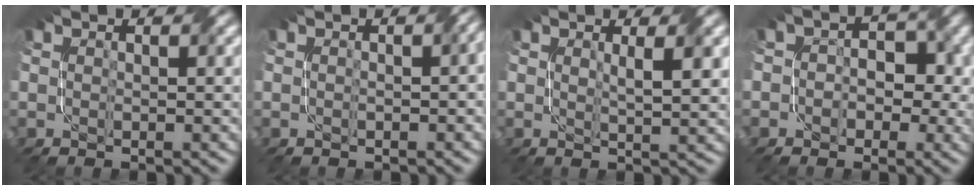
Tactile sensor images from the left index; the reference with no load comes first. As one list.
[{"total": 1.9, "force": [0.0, 0.6, 1.8], "torque": [-0.018, 0.000, 0.003]}, {"total": 2.2, "force": [0.8, 0.4, 2.0], "torque": [-0.025, -0.002, 0.013]}, {"total": 4.3, "force": [-0.2, 3.5, 2.5], "torque": [0.001, 0.008, -0.018]}]